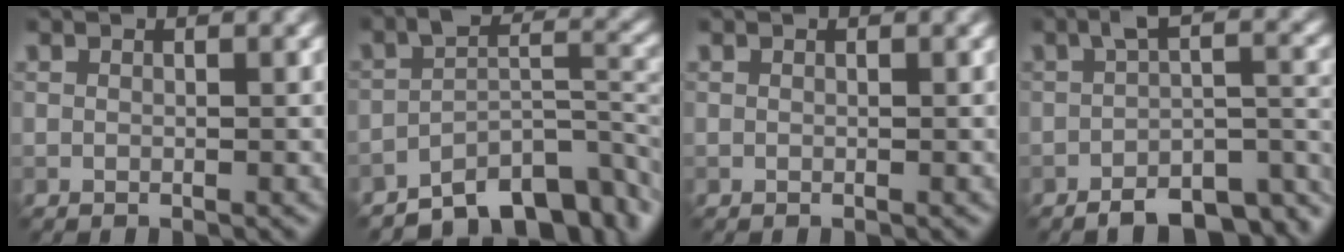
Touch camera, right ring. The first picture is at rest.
{"total": 8.2, "force": [-5.6, 3.4, 5.0], "torque": [-0.054, -0.006, -0.094]}
{"total": 0.0}
{"total": 7.8, "force": [-5.1, 2.9, 5.2], "torque": [-0.057, -0.006, -0.073]}